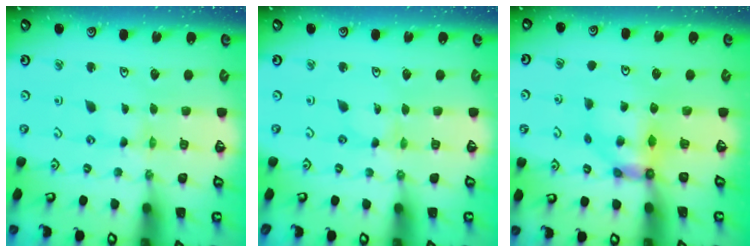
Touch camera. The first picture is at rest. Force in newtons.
{"total": 0.0}
{"total": 6.0, "press": 6.0, "slide": 0.2}